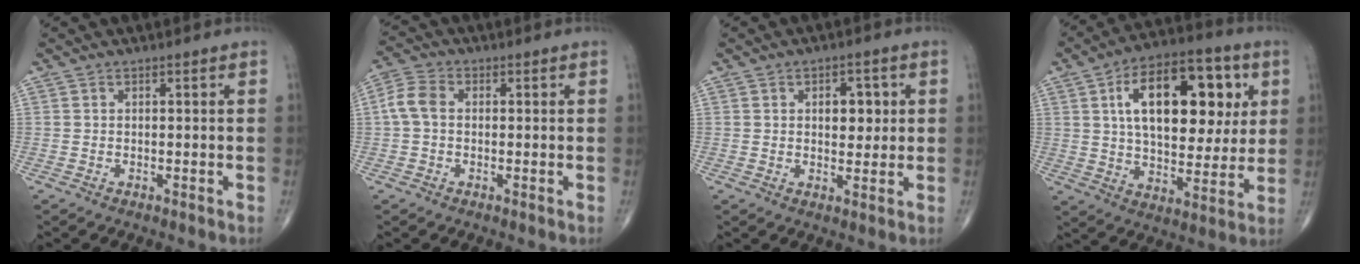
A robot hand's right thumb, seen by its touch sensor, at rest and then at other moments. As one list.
[{"total": 4.9, "force": [0.1, 3.4, 3.5], "torque": [-0.077, 0.015, -0.005]}, {"total": 5.5, "force": [1.3, 3.4, 4.1], "torque": [-0.032, -0.004, 0.017]}, {"total": 22.8, "force": [6.3, 12.2, 18.2], "torque": [-0.245, -0.004, 0.093]}]